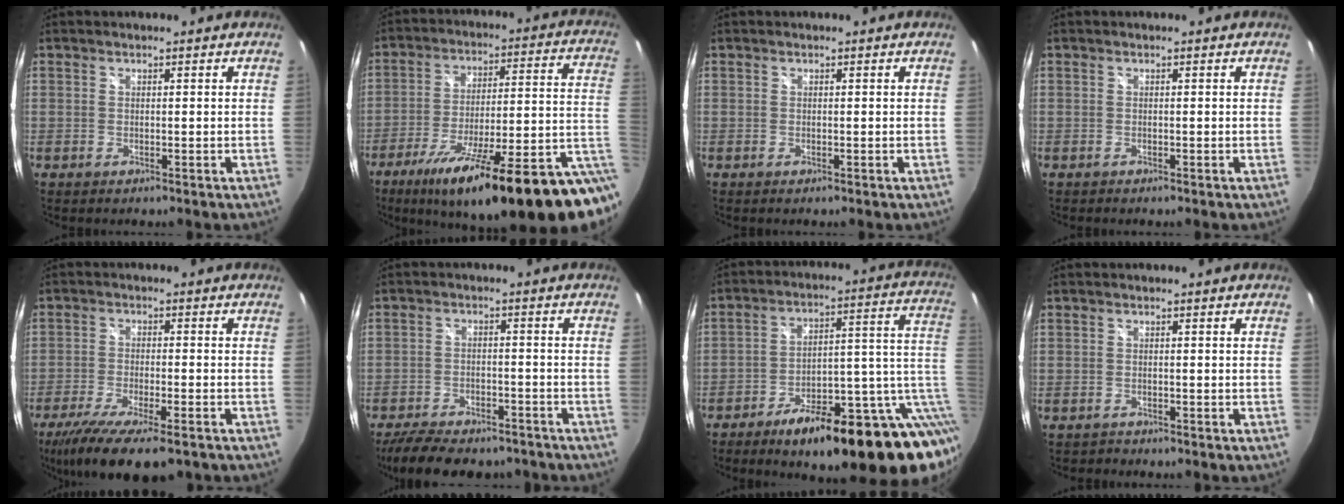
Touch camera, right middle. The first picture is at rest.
{"total": 27.4, "force": [-14.2, 4.1, 23.1], "torque": [-0.306, -0.037, -0.203]}
{"total": 0.0}
{"total": 0.0}
{"total": 14.4, "force": [-10.5, 3.2, 9.3], "torque": [-0.191, -0.055, -0.177]}
{"total": 15.4, "force": [-12.5, 5.6, 7.2], "torque": [-0.153, -0.024, -0.181]}
{"total": 24.5, "force": [-10.5, 7.6, 20.8], "torque": [-0.253, 0.019, -0.143]}
{"total": 1.1, "force": [-1.0, 0.5, -0.2], "torque": [-0.001, 0.000, -0.018]}